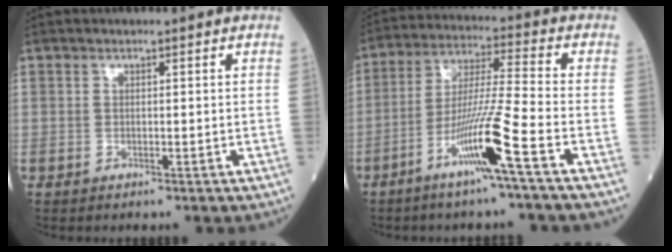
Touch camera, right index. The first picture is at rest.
{"total": 10.9, "force": [-5.4, -1.6, 9.3], "torque": [-0.181, -0.008, -0.106]}